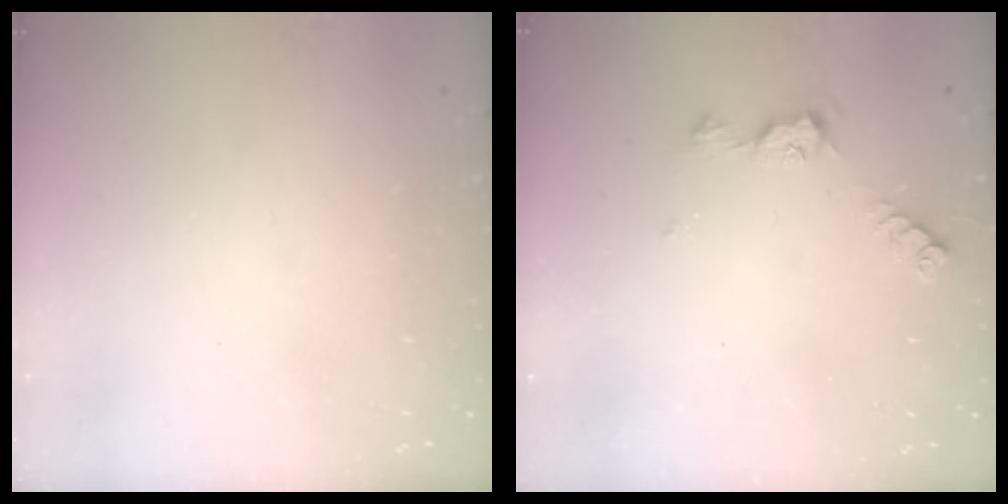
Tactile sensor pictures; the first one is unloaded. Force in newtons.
{"total": 5.5, "press": 5.4, "slide": 0.6}